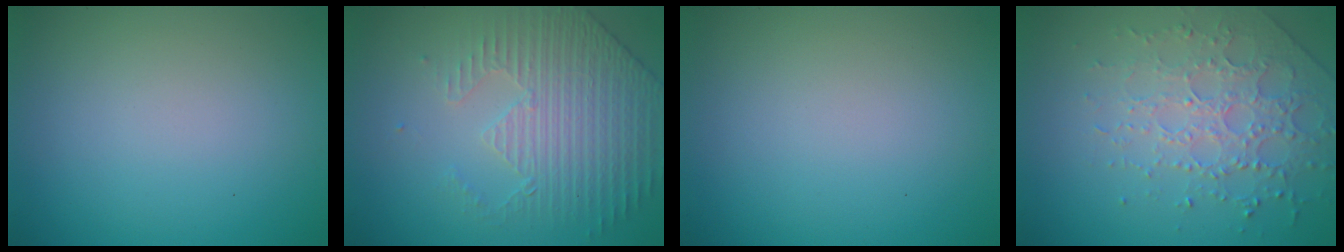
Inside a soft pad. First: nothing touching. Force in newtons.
{"total": 4.4, "press": 3.5, "slide": 2.6}
{"total": 0.0}
{"total": 3.7, "press": 3.6, "slide": 1.1}